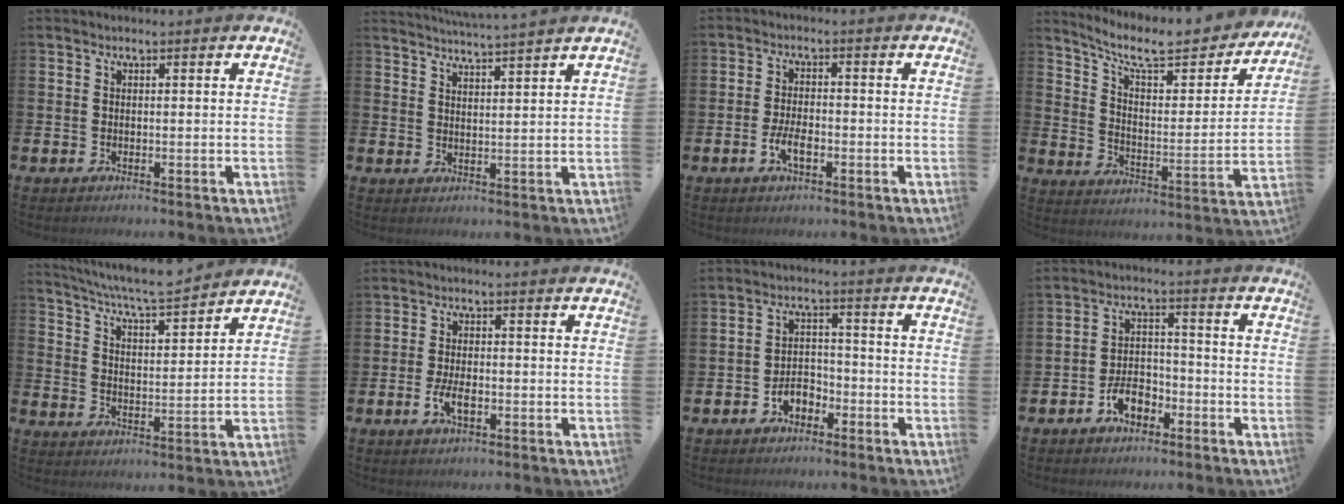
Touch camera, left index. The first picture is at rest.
{"total": 3.8, "force": [3.7, -0.9, 0.2], "torque": [-0.018, -0.021, 0.068]}
{"total": 3.5, "force": [-1.1, 1.5, 2.9], "torque": [-0.056, 0.001, -0.022]}
{"total": 9.1, "force": [8.0, 2.5, 3.7], "torque": [-0.097, -0.059, 0.134]}
{"total": 6.7, "force": [6.4, 0.0, 1.8], "torque": [-0.064, -0.046, 0.111]}
{"total": 3.4, "force": [-1.0, 1.5, 2.8], "torque": [-0.048, -0.003, -0.021]}
{"total": 3.4, "force": [-2.3, 2.0, 1.4], "torque": [-0.028, 0.009, -0.049]}
{"total": 4.7, "force": [-2.9, 2.7, 2.5], "torque": [-0.049, 0.015, -0.054]}